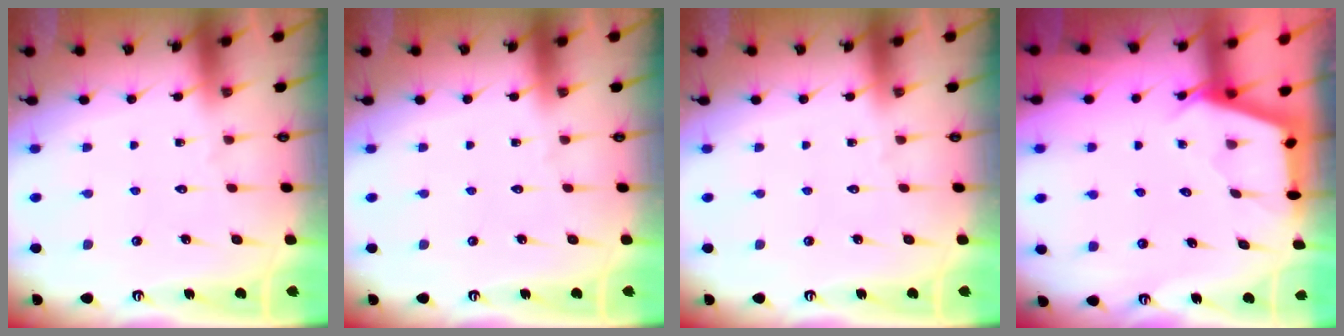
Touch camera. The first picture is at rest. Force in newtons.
{"total": 0.0}
{"total": 0.0}
{"total": 2.5, "press": 2.5, "slide": 0.3}